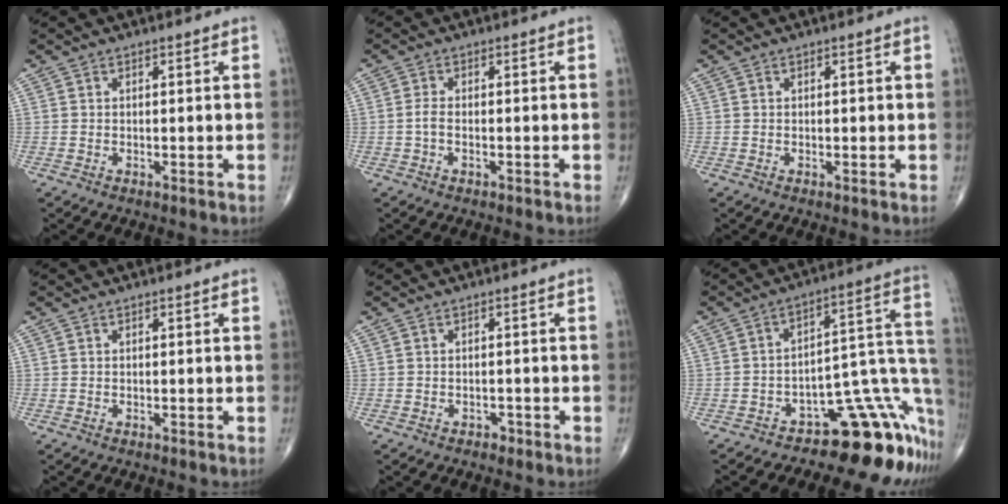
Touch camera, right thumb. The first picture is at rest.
{"total": 1.7, "force": [-0.5, 0.7, 1.5], "torque": [-0.034, 0.004, -0.012]}
{"total": 0.5, "force": [0.0, 0.3, 0.4], "torque": [-0.004, 0.000, 0.002]}
{"total": 0.0}
{"total": 1.1, "force": [-0.8, 0.7, 0.2], "torque": [0.002, 0.005, -0.015]}
{"total": 16.0, "force": [-11.1, 6.1, 9.7], "torque": [-0.032, 0.141, -0.155]}